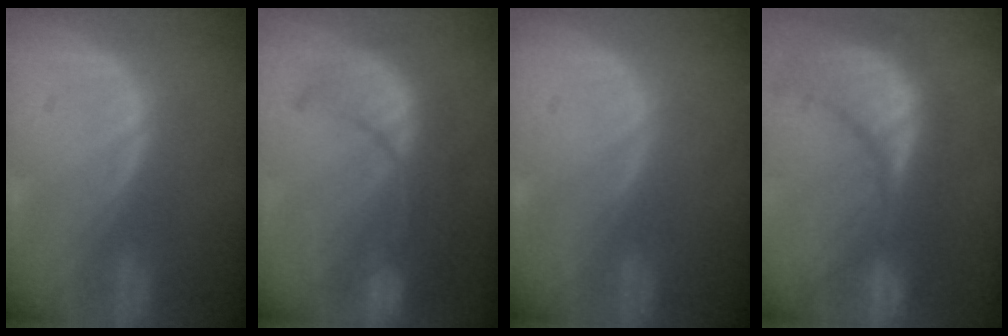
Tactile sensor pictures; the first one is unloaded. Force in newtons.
{"total": 10.1, "press": 9.1, "slide": 4.4}
{"total": 0.0}
{"total": 14.3, "press": 12.0, "slide": 7.8}